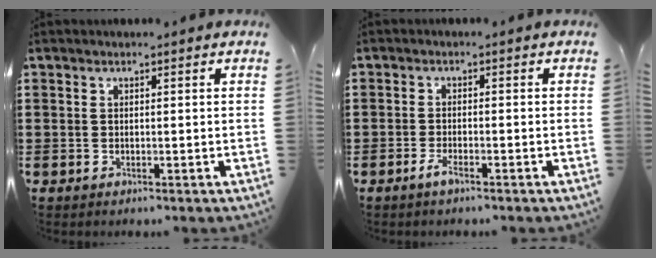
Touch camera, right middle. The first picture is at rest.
{"total": 2.5, "force": [-1.7, 0.4, 1.8], "torque": [-0.037, 0.000, -0.034]}